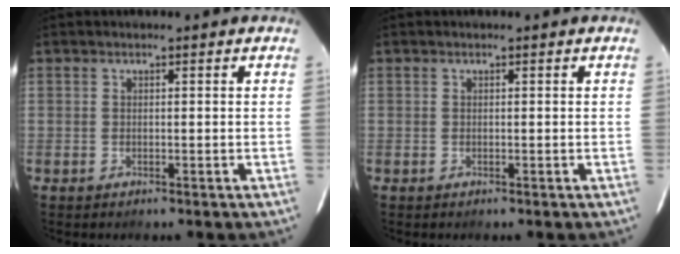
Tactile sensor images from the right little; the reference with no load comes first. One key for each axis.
{"total": 0.0}